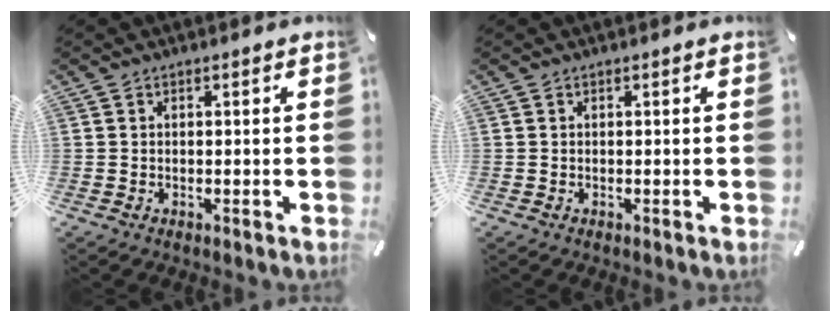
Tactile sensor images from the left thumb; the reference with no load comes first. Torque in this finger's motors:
{"motor_torque": [0.00, 0.00, 0.00, 0.00, 0.00]}